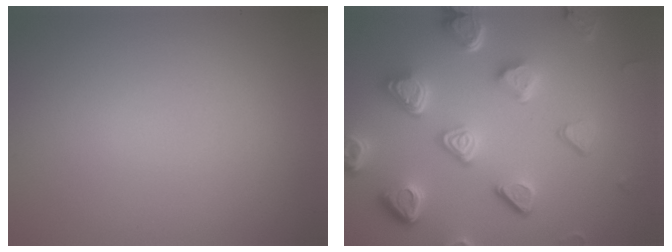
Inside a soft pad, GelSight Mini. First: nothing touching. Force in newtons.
{"total": 7.3, "press": 5.6, "slide": 4.7}